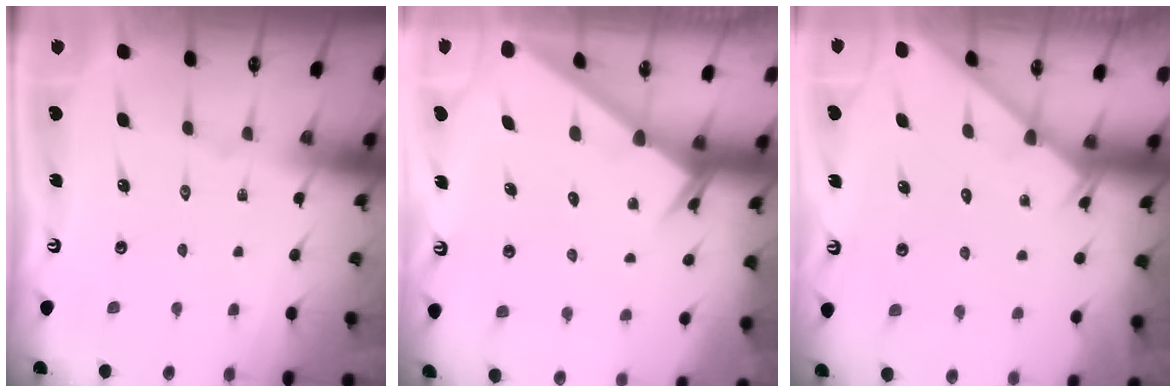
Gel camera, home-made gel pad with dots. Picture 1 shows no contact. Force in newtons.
{"total": 2.5, "press": 2.5, "slide": 0.3}
{"total": 1.2, "press": 1.2, "slide": 0.0}